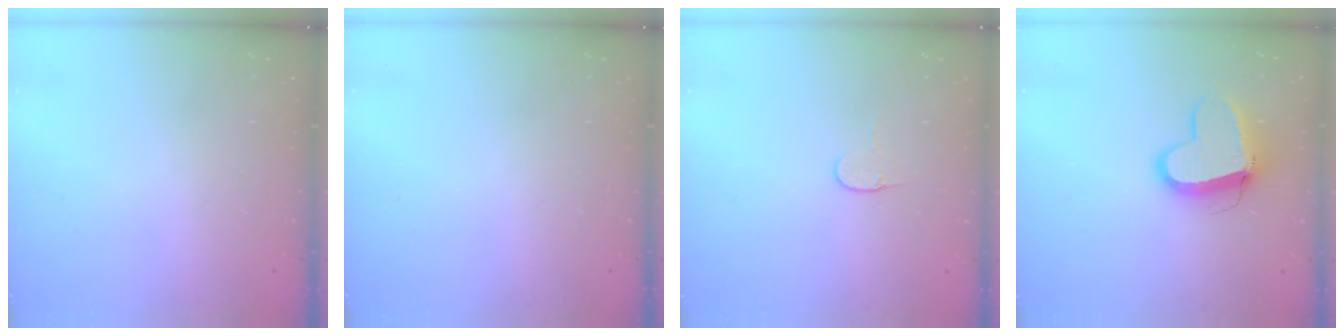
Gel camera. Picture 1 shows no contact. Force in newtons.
{"total": 0.0}
{"total": 4.9, "press": 4.9, "slide": 0.4}
{"total": 11.6, "press": 11.6, "slide": 1.2}